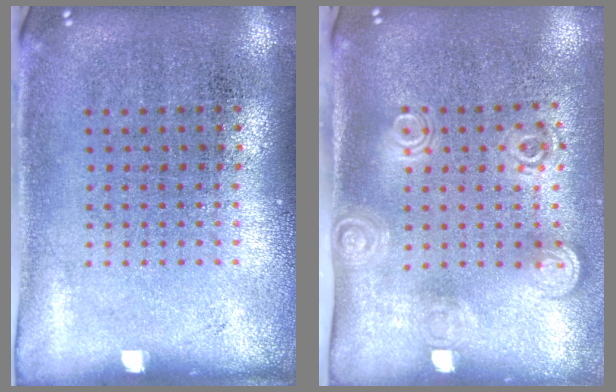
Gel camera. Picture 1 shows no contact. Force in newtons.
{"total": 1.9, "press": 1.4, "slide": 1.3}